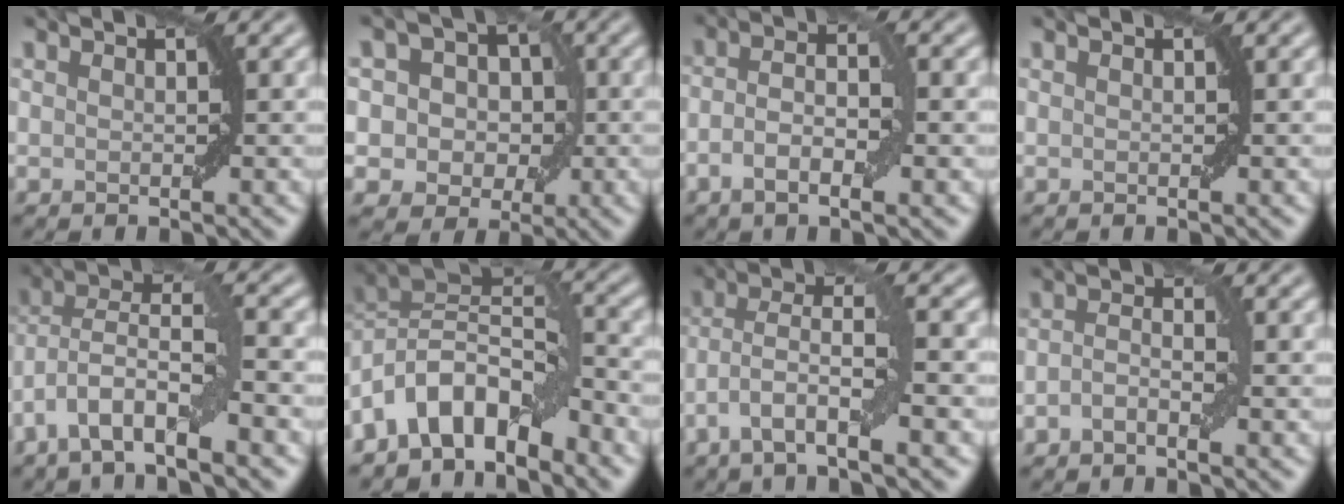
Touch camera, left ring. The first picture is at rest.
{"total": 6.1, "force": [1.0, 5.3, 2.8], "torque": [-0.019, 0.023, -0.014]}
{"total": 3.9, "force": [-1.2, 1.2, 3.5], "torque": [-0.064, 0.004, -0.028]}
{"total": 0.0}
{"total": 7.0, "force": [-3.8, 1.7, 5.7], "torque": [-0.100, 0.014, -0.079]}
{"total": 8.1, "force": [-4.5, 4.0, 5.4], "torque": [-0.072, 0.017, -0.097]}
{"total": 5.6, "force": [-2.3, 1.0, 5.0], "torque": [-0.094, 0.005, -0.052]}
{"total": 1.7, "force": [-0.7, 0.6, 1.4], "torque": [-0.030, 0.005, -0.019]}